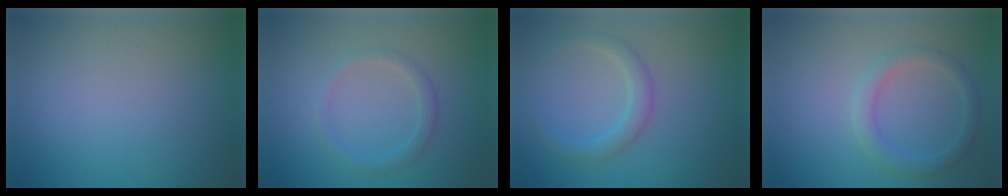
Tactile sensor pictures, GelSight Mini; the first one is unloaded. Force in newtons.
{"total": 1.6, "press": 1.6, "slide": 0.0}
{"total": 2.3, "press": 2.2, "slide": 0.1}
{"total": 2.2, "press": 2.2, "slide": 0.1}